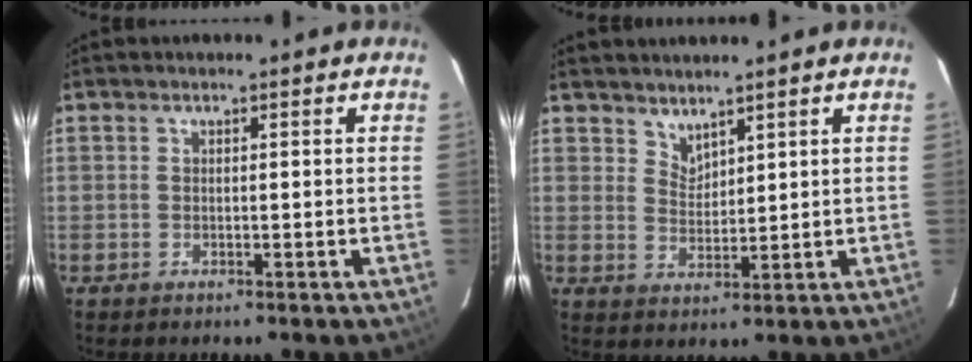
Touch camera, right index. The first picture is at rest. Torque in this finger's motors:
{"motor_torque": [-0.13, 0.05, -0.01, 0.00]}